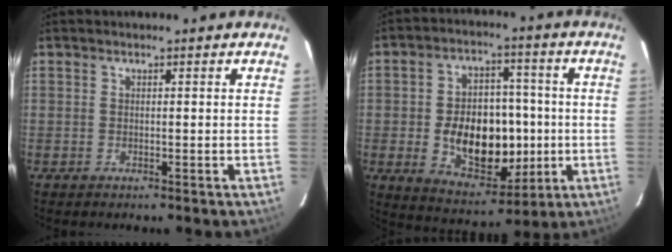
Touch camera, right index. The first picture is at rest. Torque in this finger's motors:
{"motor_torque": [0.97, -0.69, 0.51, 0.15]}